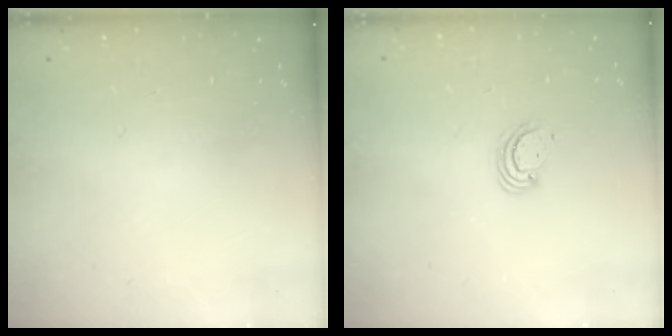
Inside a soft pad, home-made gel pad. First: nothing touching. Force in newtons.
{"total": 2.5, "press": 2.5, "slide": 0.3}